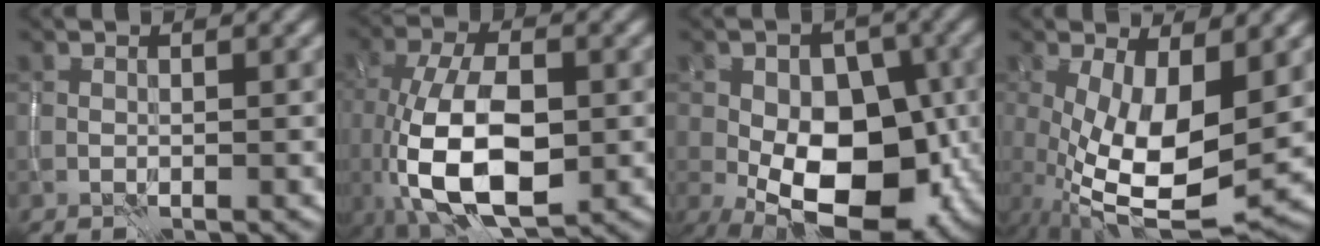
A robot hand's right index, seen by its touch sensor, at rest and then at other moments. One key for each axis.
{"total": 10.9, "fx": -2.6, "fy": 5.5, "fz": 9.1, "tx": -0.183, "ty": -0.013, "tz": -0.044}
{"total": 14.0, "fx": -3.6, "fy": 8.1, "fz": 10.8, "tx": -0.149, "ty": -0.004, "tz": -0.058}
{"total": 10.7, "fx": -0.9, "fy": 4.3, "fz": 9.7, "tx": -0.180, "ty": -0.019, "tz": -0.010}